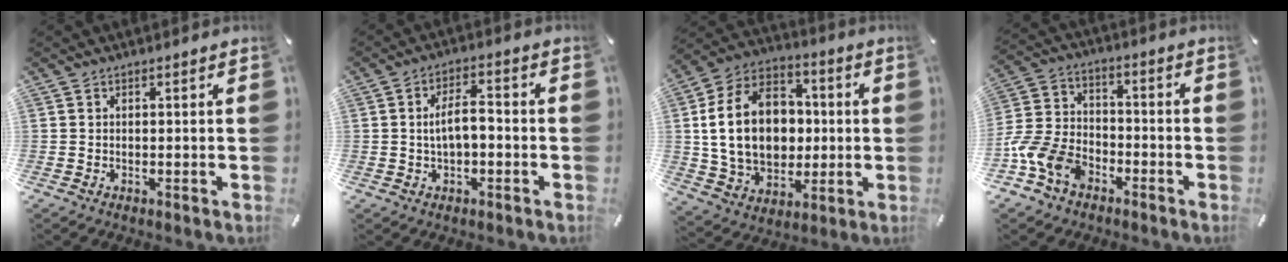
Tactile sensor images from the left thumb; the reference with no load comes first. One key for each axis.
{"total": 6.2, "fx": -0.3, "fy": 3.1, "fz": 5.3, "tx": -0.089, "ty": 0.012, "tz": -0.007}
{"total": 19.5, "fx": 0.6, "fy": 15.1, "fz": 12.3, "tx": -0.257, "ty": 0.007, "tz": 0.015}
{"total": 11.9, "fx": -6.8, "fy": 8.1, "fz": 5.4, "tx": -0.118, "ty": 0.040, "tz": -0.126}